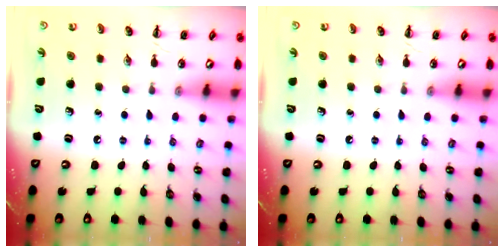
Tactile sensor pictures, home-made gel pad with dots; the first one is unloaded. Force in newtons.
{"total": 0.0}